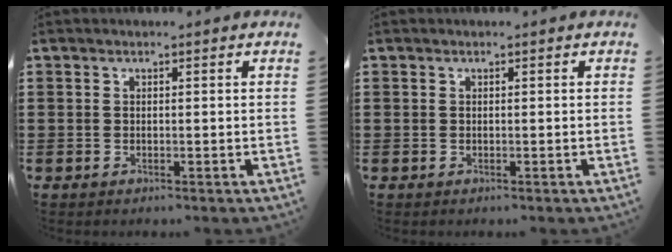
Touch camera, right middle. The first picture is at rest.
{"total": 0.0}